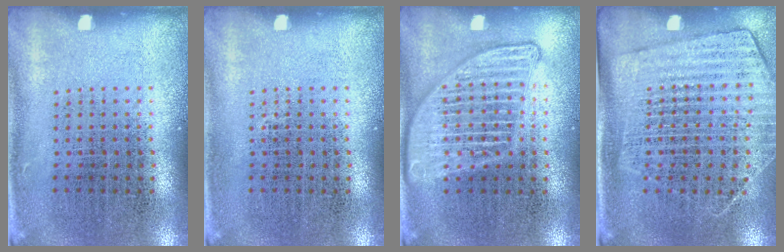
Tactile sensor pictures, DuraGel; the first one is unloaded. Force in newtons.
{"total": 0.0}
{"total": 2.7, "press": 2.7, "slide": 0.2}
{"total": 1.8, "press": 1.5, "slide": 0.9}